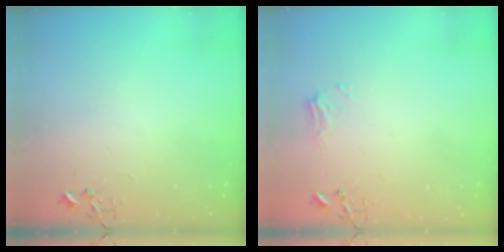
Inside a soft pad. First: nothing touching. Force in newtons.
{"total": 7.2, "press": 7.2, "slide": 0.8}